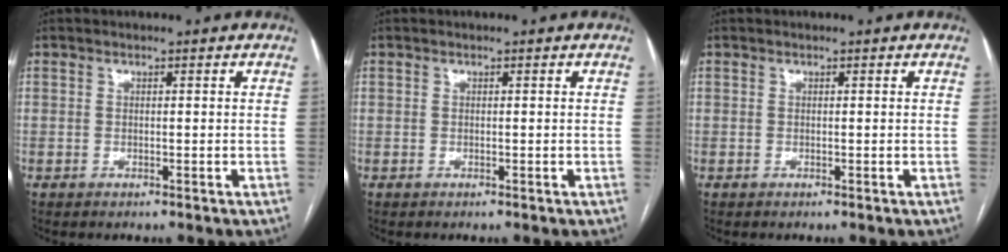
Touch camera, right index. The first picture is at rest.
{"total": 0.0}
{"total": 0.0}